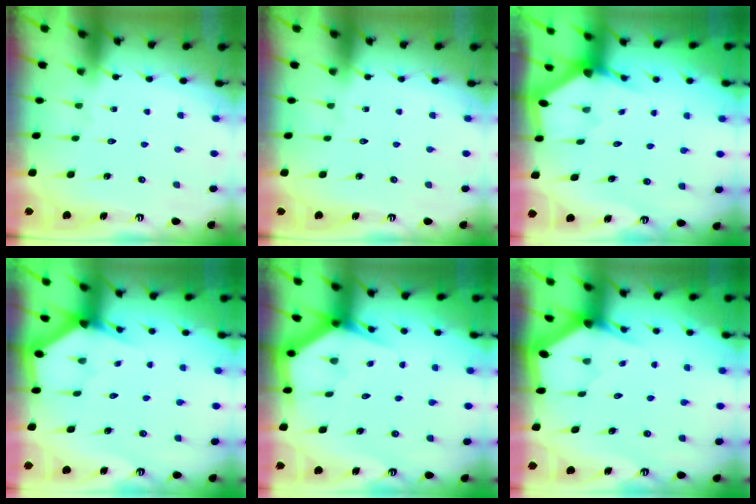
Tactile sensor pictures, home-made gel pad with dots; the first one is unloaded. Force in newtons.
{"total": 0.0}
{"total": 2.6, "press": 2.6, "slide": 0.2}
{"total": 3.0, "press": 3.0, "slide": 0.1}
{"total": 4.1, "press": 4.1, "slide": 0.3}
{"total": 3.0, "press": 3.0, "slide": 0.1}